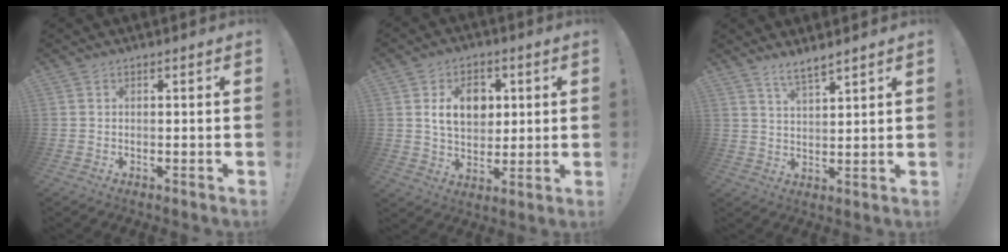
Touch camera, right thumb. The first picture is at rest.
{"total": 12.0, "force": [3.5, 9.1, 7.0], "torque": [-0.097, -0.002, 0.067]}
{"total": 5.1, "force": [4.5, 0.8, 2.3], "torque": [-0.047, -0.027, 0.081]}